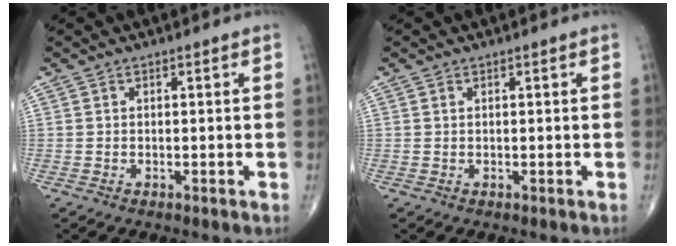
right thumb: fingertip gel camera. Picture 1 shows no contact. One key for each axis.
{"total": 0.0}